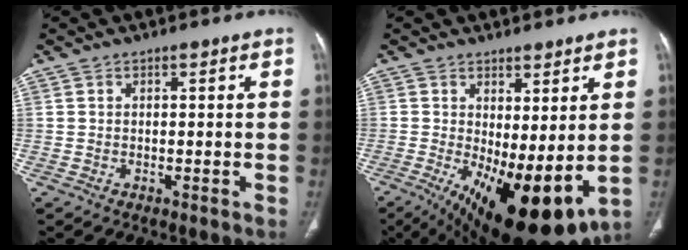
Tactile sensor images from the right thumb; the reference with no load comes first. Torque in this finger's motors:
{"motor_torque": [-0.12, 1.35, 0.24, 0.00, 0.42]}